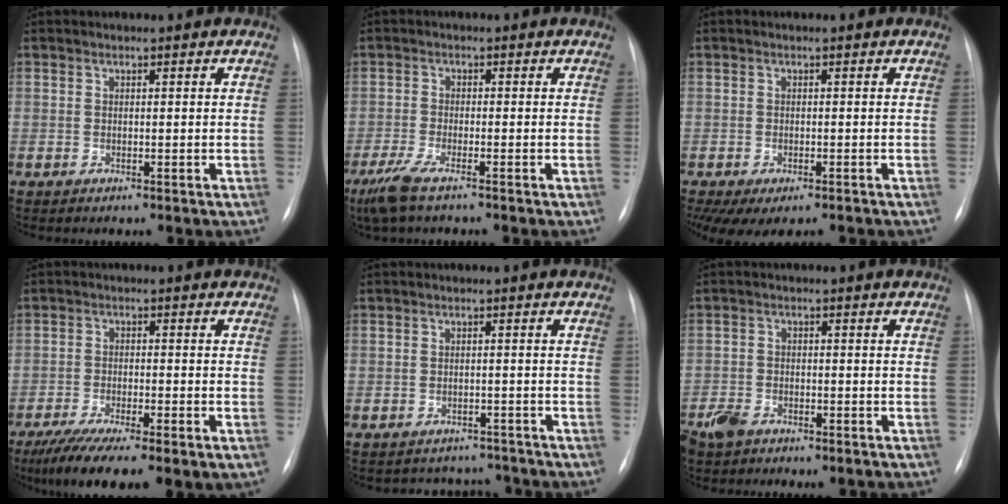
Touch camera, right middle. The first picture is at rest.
{"total": 5.1, "force": [-3.6, 0.6, 3.5], "torque": [-0.081, -0.016, -0.069]}
{"total": 8.0, "force": [-5.9, 3.0, 4.4], "torque": [-0.073, 0.002, -0.080]}
{"total": 11.4, "force": [-7.7, 2.4, 8.1], "torque": [-0.138, -0.022, -0.124]}
{"total": 5.6, "force": [-5.2, 2.1, -0.5], "torque": [0.013, 0.019, -0.061]}
{"total": 4.8, "force": [-3.7, 2.5, 1.8], "torque": [-0.038, -0.002, -0.063]}